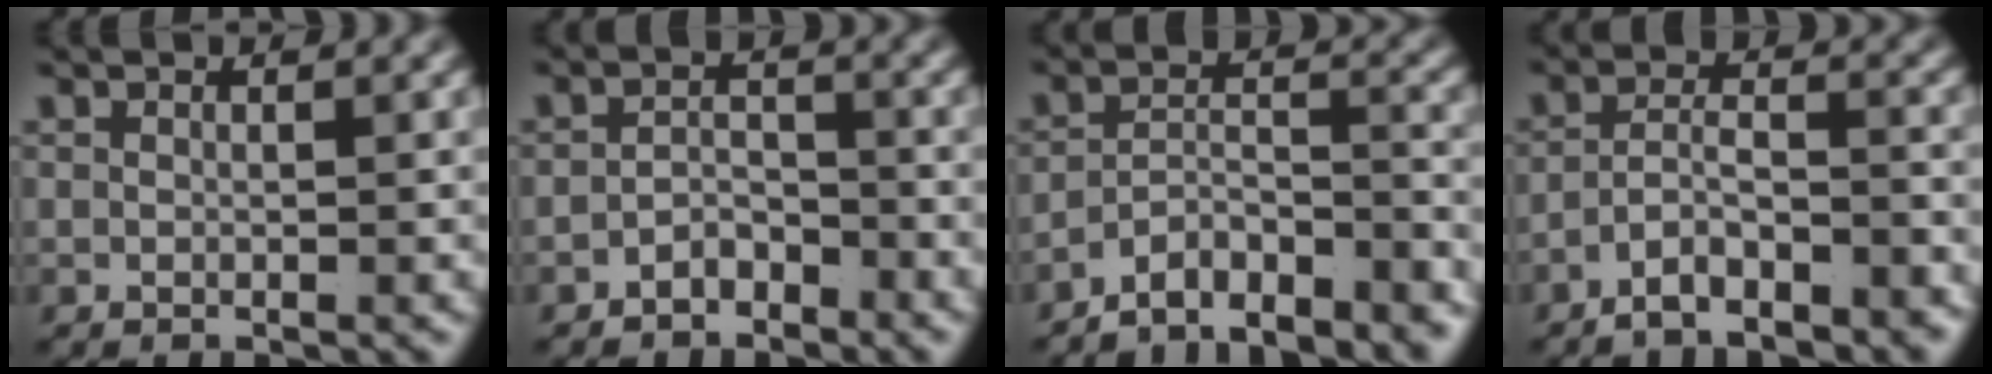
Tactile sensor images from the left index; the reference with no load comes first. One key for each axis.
{"total": 2.9, "fx": -2.6, "fy": 1.3, "fz": 0.5, "tx": 0.000, "ty": -0.012, "tz": -0.043}
{"total": 8.6, "fx": -7.4, "fy": 3.1, "fz": 3.1, "tx": -0.051, "ty": -0.031, "tz": -0.115}
{"total": 5.1, "fx": -4.1, "fy": 2.1, "fz": 2.2, "tx": -0.049, "ty": -0.020, "tz": -0.068}